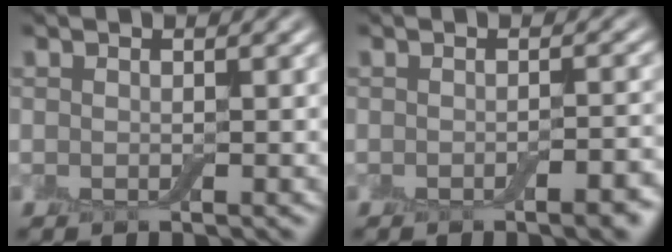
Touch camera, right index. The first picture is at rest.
{"total": 3.0, "force": [-1.4, 0.8, 2.5], "torque": [-0.029, 0.001, -0.020]}